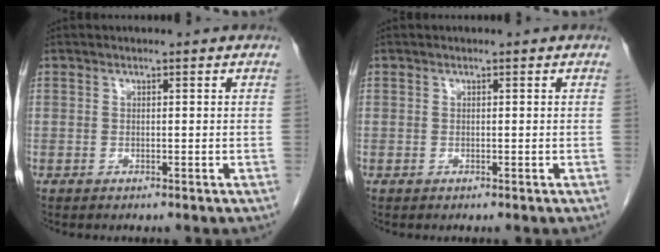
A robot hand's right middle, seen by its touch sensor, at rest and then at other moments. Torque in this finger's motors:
{"motor_torque": [-0.01, 0.01, 0.02, -0.01]}